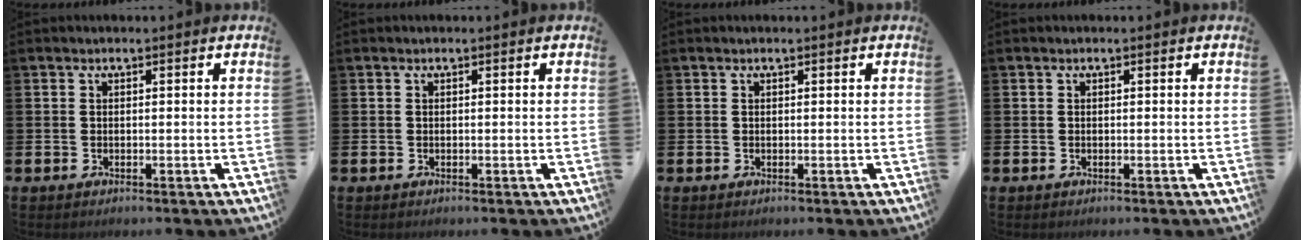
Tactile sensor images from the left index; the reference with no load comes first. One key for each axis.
{"total": 0.0}
{"total": 0.0}
{"total": 0.0}